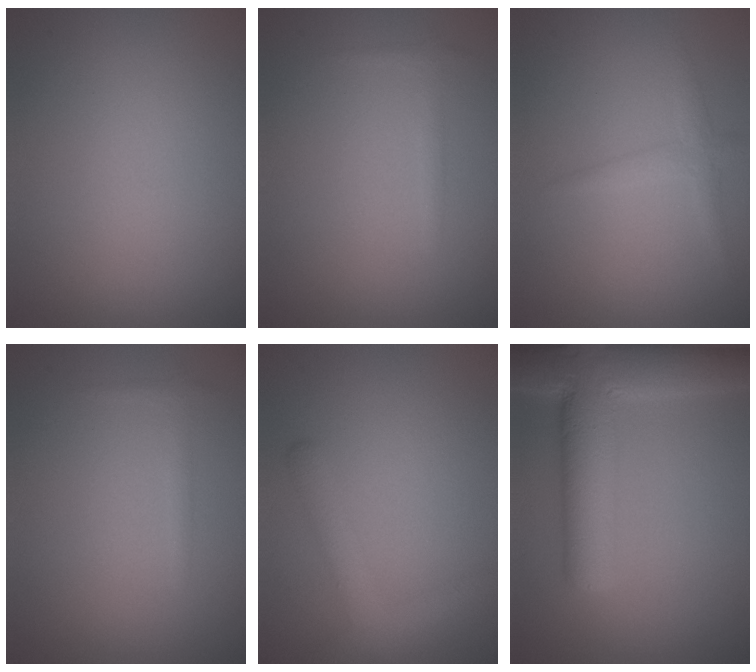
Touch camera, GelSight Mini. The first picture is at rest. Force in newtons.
{"total": 0.9, "press": 0.9, "slide": 0.1}
{"total": 1.6, "press": 1.6, "slide": 0.1}
{"total": 0.9, "press": 0.9, "slide": 0.1}
{"total": 2.7, "press": 2.7, "slide": 0.1}
{"total": 8.6, "press": 8.6, "slide": 0.5}